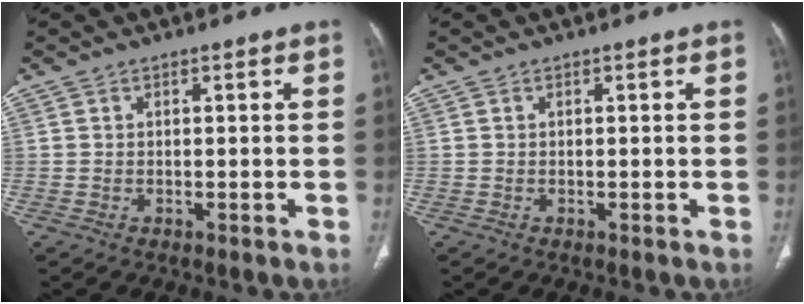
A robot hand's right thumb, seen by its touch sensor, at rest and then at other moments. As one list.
[{"total": 0.0}]